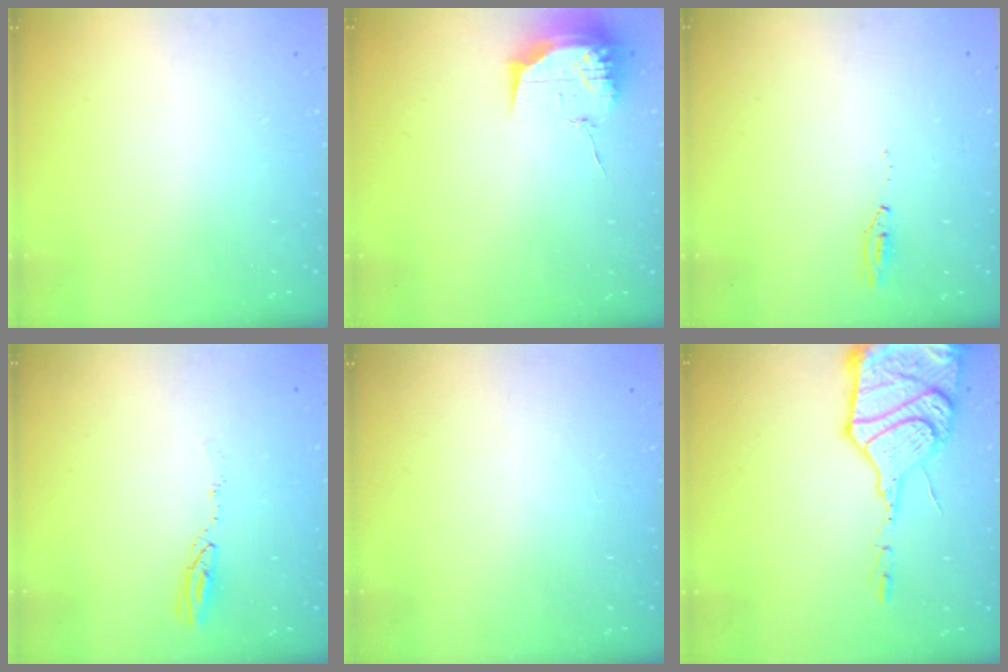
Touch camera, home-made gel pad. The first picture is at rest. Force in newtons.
{"total": 13.9, "press": 13.9, "slide": 0.1}
{"total": 5.0, "press": 3.7, "slide": 3.3}
{"total": 4.0, "press": 4.0, "slide": 0.4}
{"total": 0.0}
{"total": 20.3, "press": 20.1, "slide": 2.1}